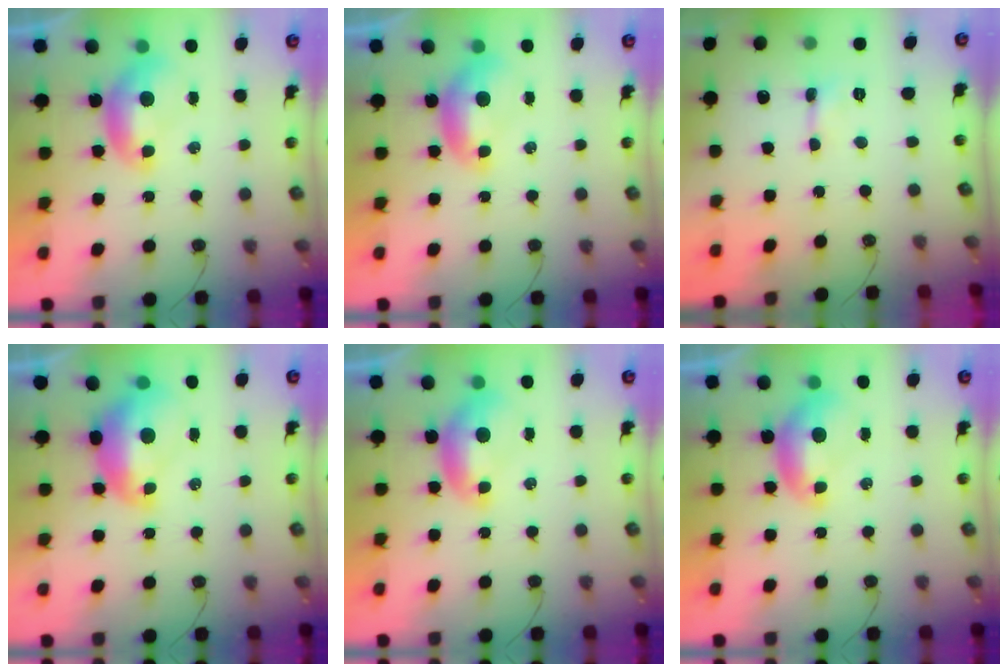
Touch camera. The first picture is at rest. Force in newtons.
{"total": 0.0}
{"total": 0.0}
{"total": 2.7, "press": 2.7, "slide": 0.7}
{"total": 0.0}
{"total": 0.0}